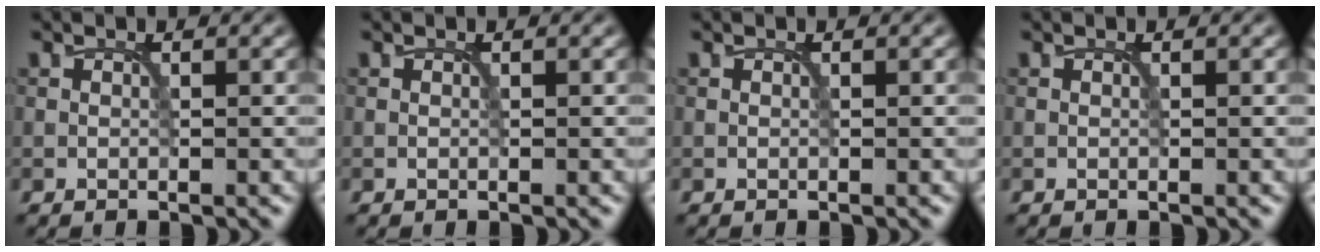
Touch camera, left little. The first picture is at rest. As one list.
[{"total": 0.0}, {"total": 0.0}, {"total": 0.0}]